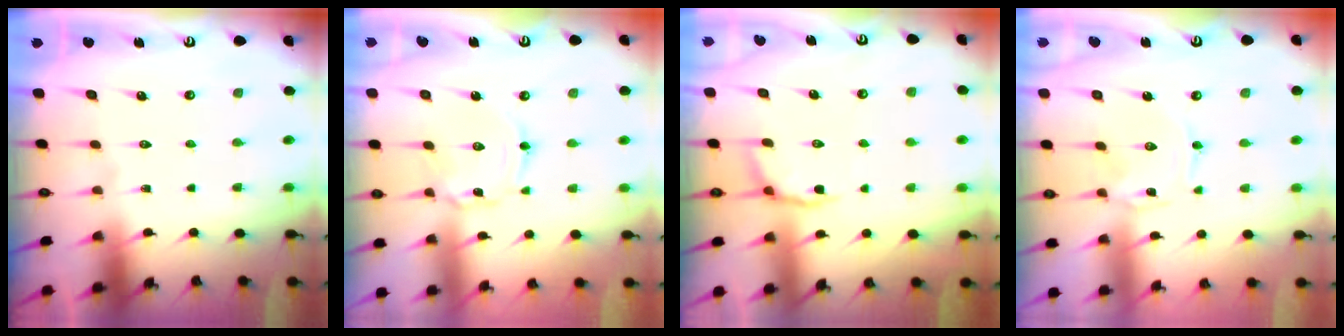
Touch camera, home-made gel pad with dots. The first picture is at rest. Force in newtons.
{"total": 2.2, "press": 2.2, "slide": 0.3}
{"total": 3.4, "press": 2.4, "slide": 2.3}
{"total": 1.0, "press": 1.0, "slide": 0.2}